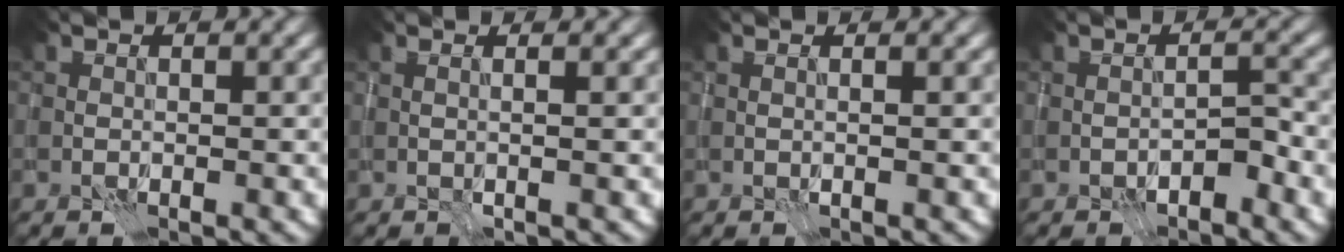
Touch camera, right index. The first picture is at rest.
{"total": 2.1, "force": [0.6, 0.8, 1.9], "torque": [-0.018, 0.008, -0.015]}
{"total": 1.2, "force": [0.5, 0.5, 1.0], "torque": [-0.010, 0.002, -0.009]}
{"total": 2.1, "force": [-1.4, 0.7, 1.4], "torque": [-0.019, 0.009, -0.026]}